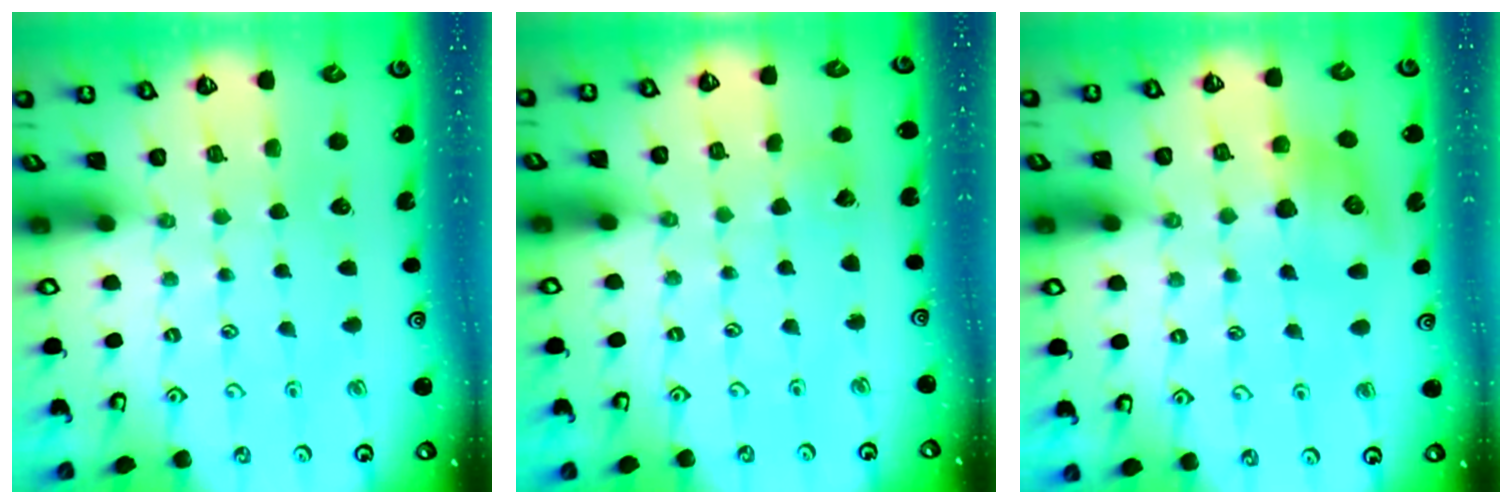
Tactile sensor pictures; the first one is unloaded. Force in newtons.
{"total": 2.8, "press": 2.8, "slide": 0.2}
{"total": 9.8, "press": 9.8, "slide": 0.4}